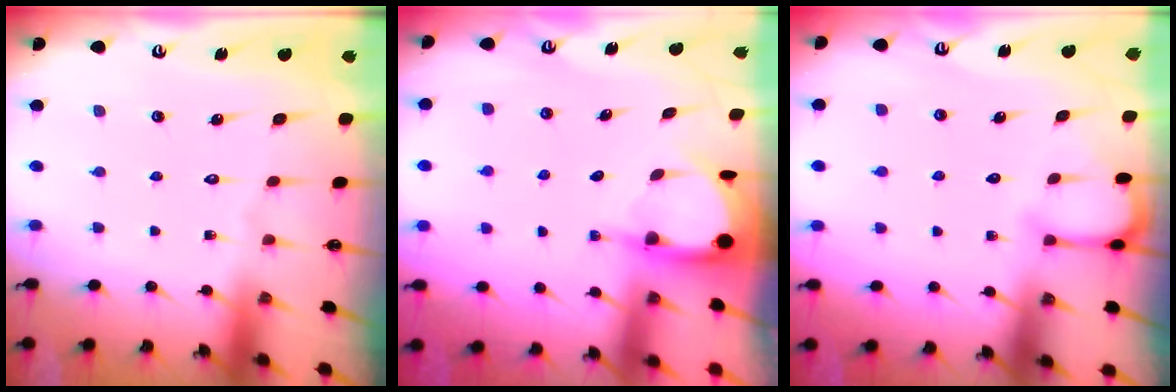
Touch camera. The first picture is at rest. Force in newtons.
{"total": 3.8, "press": 3.8, "slide": 0.1}
{"total": 2.8, "press": 2.8, "slide": 0.1}